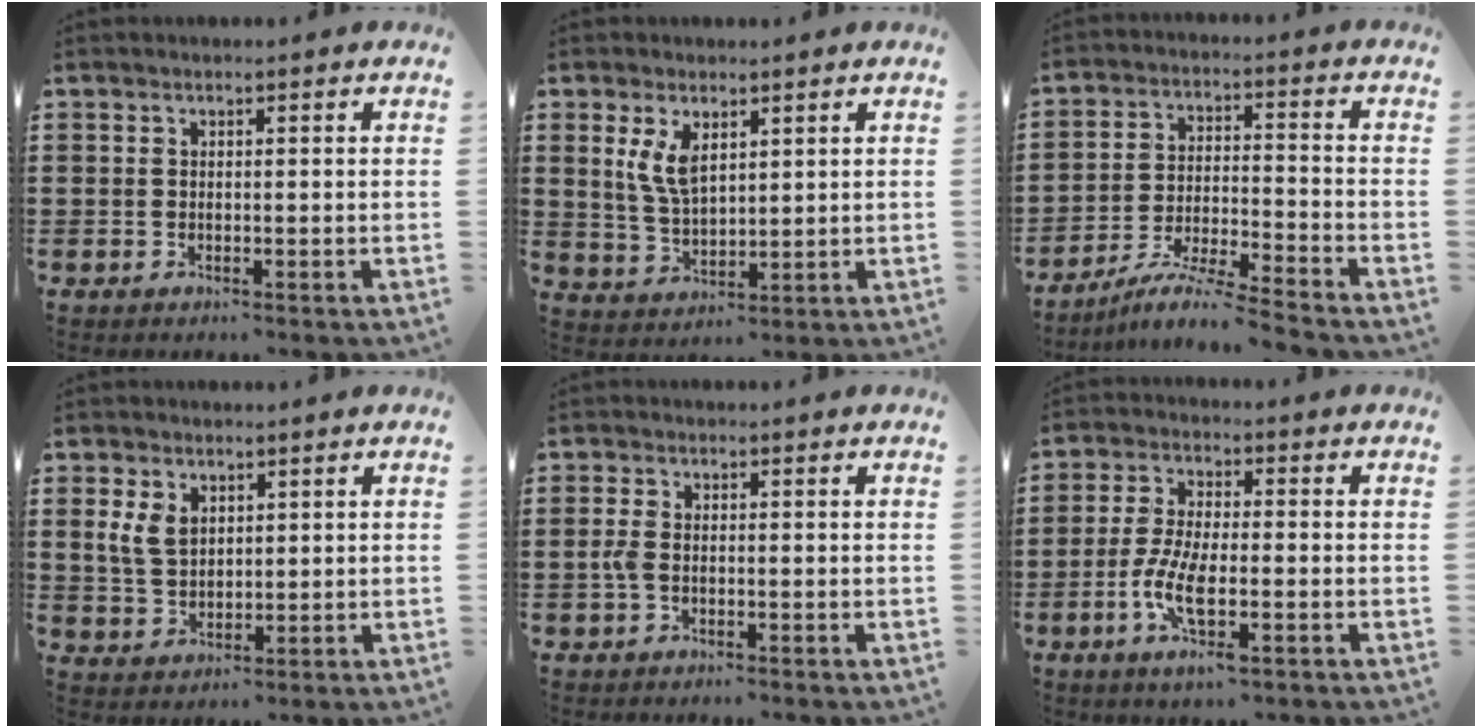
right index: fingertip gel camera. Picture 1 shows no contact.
{"total": 5.6, "force": [2.4, 2.7, 4.2], "torque": [-0.099, 0.002, 0.042]}
{"total": 6.5, "force": [-5.9, -0.6, 2.5], "torque": [-0.051, -0.012, -0.117]}
{"total": 4.5, "force": [1.7, 3.1, 2.8], "torque": [-0.072, 0.008, 0.028]}
{"total": 1.9, "force": [-0.5, 0.9, 1.6], "torque": [-0.046, -0.005, -0.014]}
{"total": 7.8, "force": [-2.8, 2.1, 7.0], "torque": [-0.162, -0.016, -0.058]}